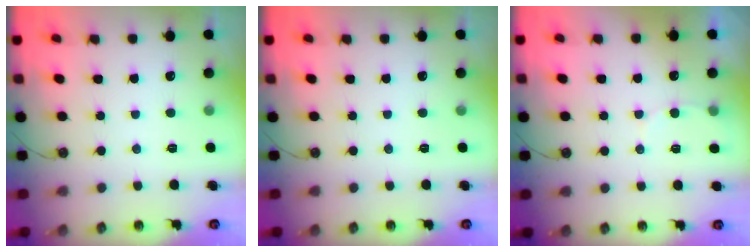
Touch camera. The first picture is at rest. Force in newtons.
{"total": 0.0}
{"total": 4.4, "press": 4.4, "slide": 0.5}